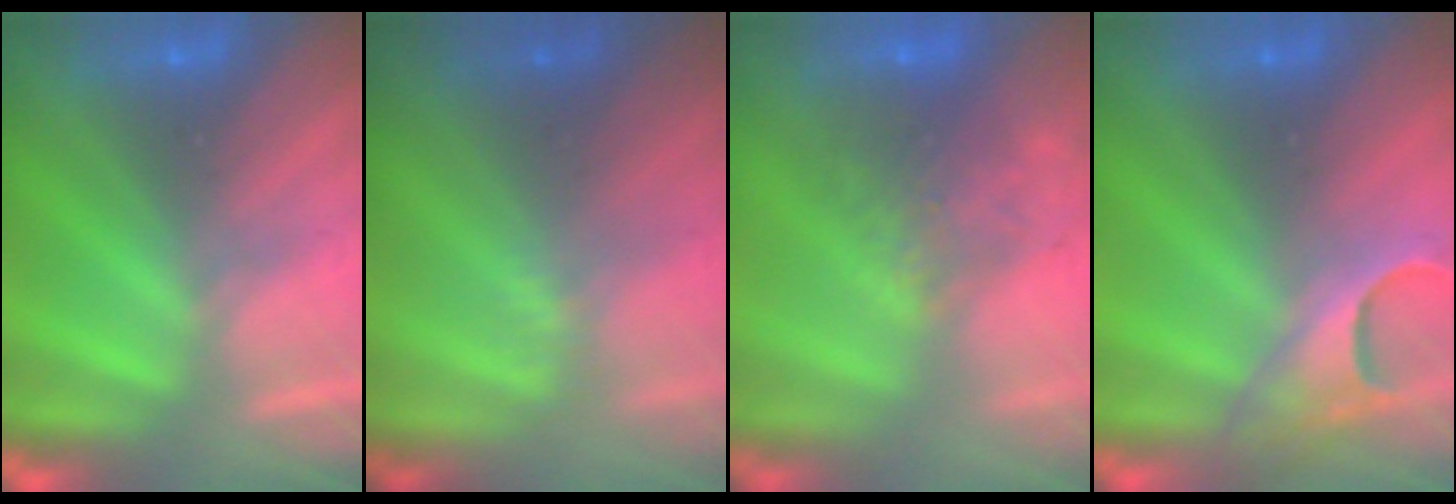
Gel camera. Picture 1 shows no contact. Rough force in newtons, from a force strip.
{"total": 2.4}
{"total": 7.6}
{"total": 4.0}